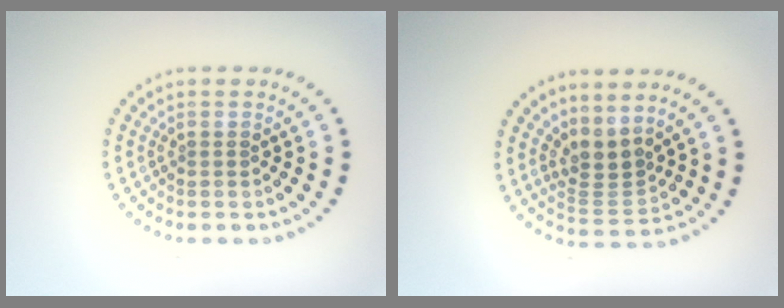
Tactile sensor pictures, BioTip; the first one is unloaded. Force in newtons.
{"total": 2.8, "press": 2.0, "slide": 2.0}